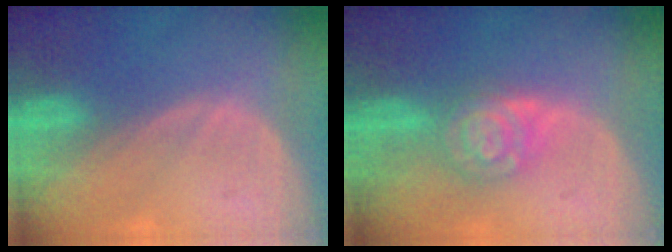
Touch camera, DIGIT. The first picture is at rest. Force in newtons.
{"total": 6.1, "press": 6.1, "slide": 0.4}